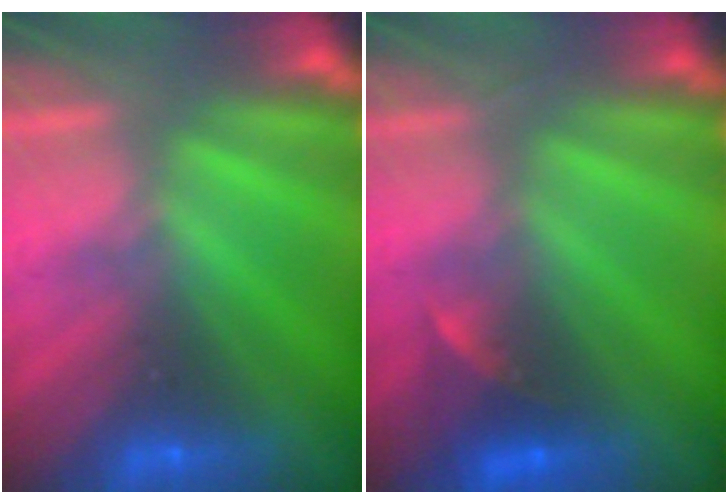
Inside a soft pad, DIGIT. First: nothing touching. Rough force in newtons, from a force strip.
{"total": 2.3}